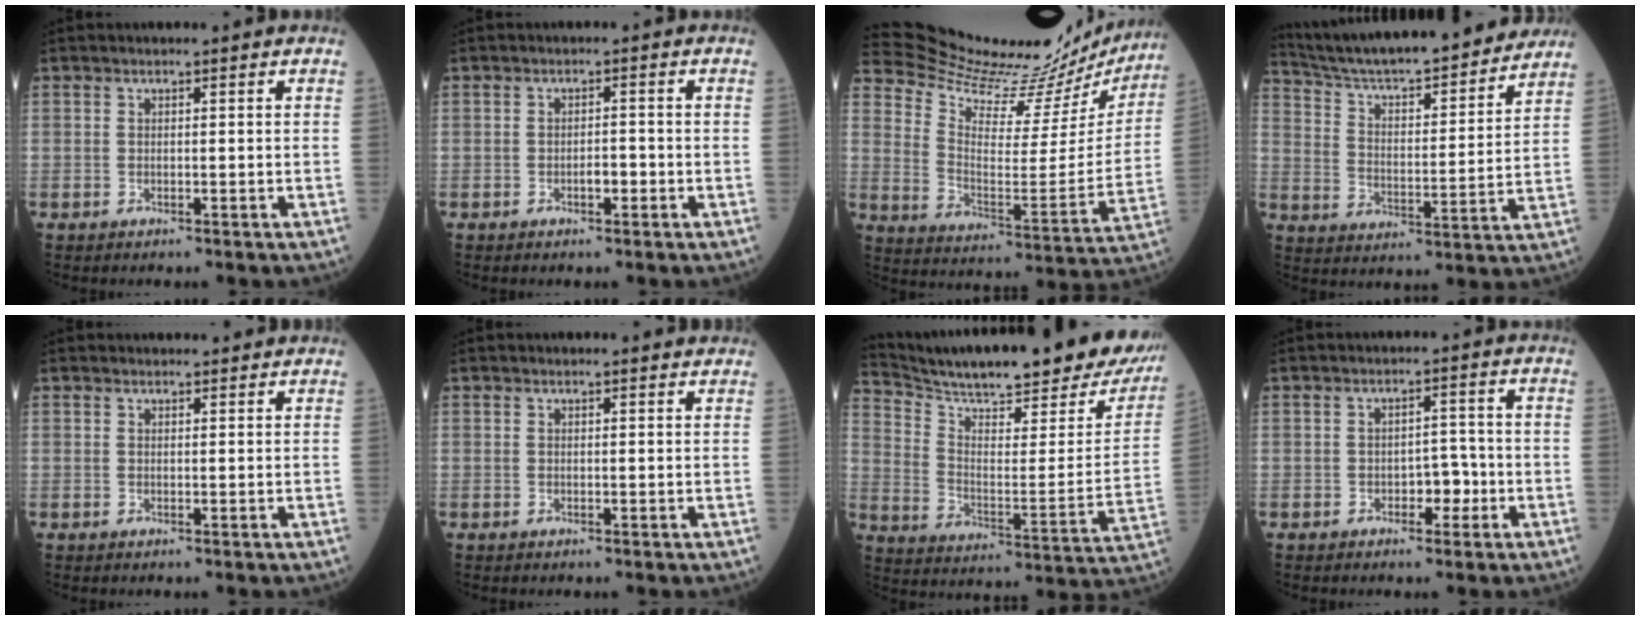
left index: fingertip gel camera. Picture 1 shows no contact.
{"total": 1.6, "force": [-0.9, 0.6, 1.2], "torque": [-0.015, -0.001, -0.017]}
{"total": 25.5, "force": [24.4, 4.1, 6.0], "torque": [-0.107, -0.085, 0.328]}
{"total": 22.9, "force": [20.8, 2.3, 9.3], "torque": [-0.152, -0.011, 0.305]}
{"total": 3.1, "force": [3.0, 0.7, 0.4], "torque": [-0.005, 0.012, 0.035]}
{"total": 2.6, "force": [2.5, 0.3, 0.4], "torque": [-0.009, 0.000, 0.020]}
{"total": 28.7, "force": [25.2, 3.9, 13.1], "torque": [-0.217, -0.079, 0.337]}
{"total": 2.9, "force": [-1.3, 1.7, 2.0], "torque": [-0.021, 0.004, -0.022]}